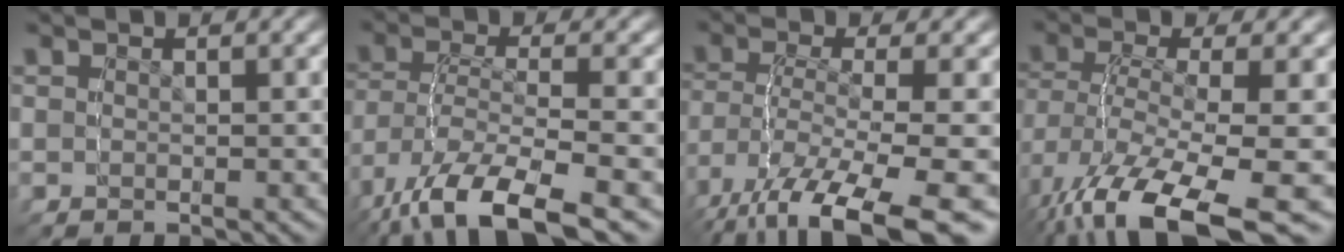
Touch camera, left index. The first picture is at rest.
{"total": 3.7, "force": [-1.6, 2.2, 2.5], "torque": [-0.074, -0.001, -0.017]}
{"total": 3.3, "force": [-1.5, 1.7, 2.3], "torque": [-0.062, -0.001, -0.015]}
{"total": 4.4, "force": [-1.9, 2.4, 3.2], "torque": [-0.083, -0.015, -0.013]}